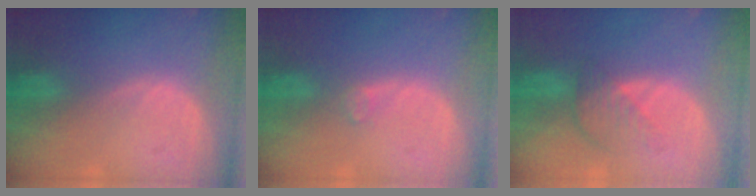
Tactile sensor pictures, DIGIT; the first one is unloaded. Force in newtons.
{"total": 1.2, "press": 1.2, "slide": 0.3}
{"total": 4.5, "press": 4.1, "slide": 2.0}